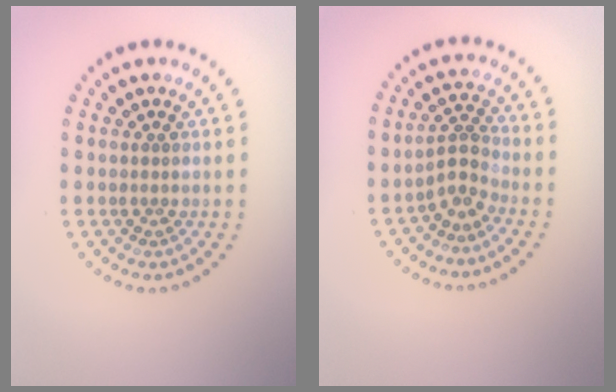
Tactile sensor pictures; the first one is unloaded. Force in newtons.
{"total": 2.6, "press": 1.8, "slide": 1.8}